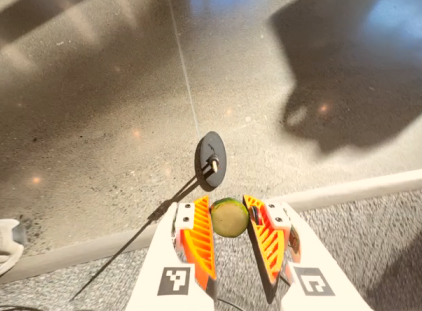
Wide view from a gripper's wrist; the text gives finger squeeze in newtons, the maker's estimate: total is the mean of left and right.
{"total": 8.1, "left": 7.7, "right": 8.5}